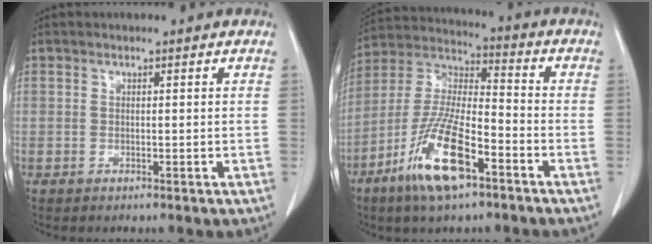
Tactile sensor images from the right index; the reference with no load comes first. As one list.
[{"total": 14.5, "force": [-7.7, 3.5, 11.8], "torque": [-0.243, -0.012, -0.143]}]